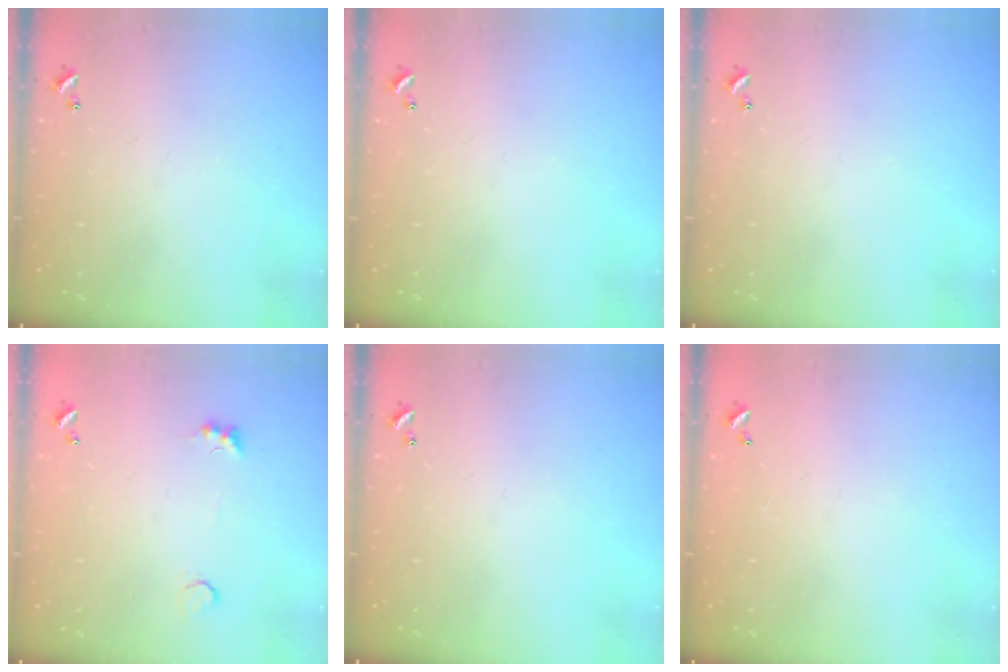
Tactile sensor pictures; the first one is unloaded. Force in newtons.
{"total": 0.0}
{"total": 0.0}
{"total": 1.5, "press": 1.3, "slide": 0.7}
{"total": 0.0}
{"total": 2.9, "press": 2.9, "slide": 0.1}